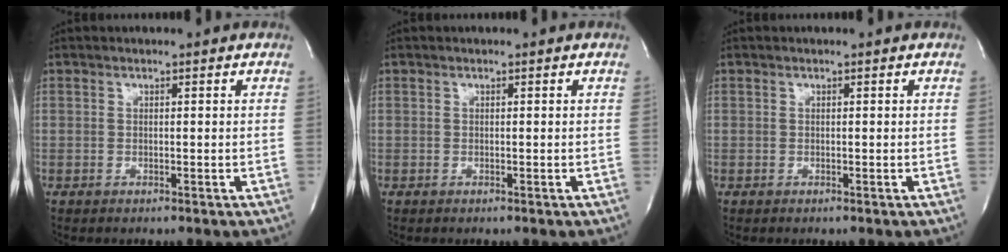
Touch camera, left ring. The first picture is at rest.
{"total": 0.0}
{"total": 0.0}